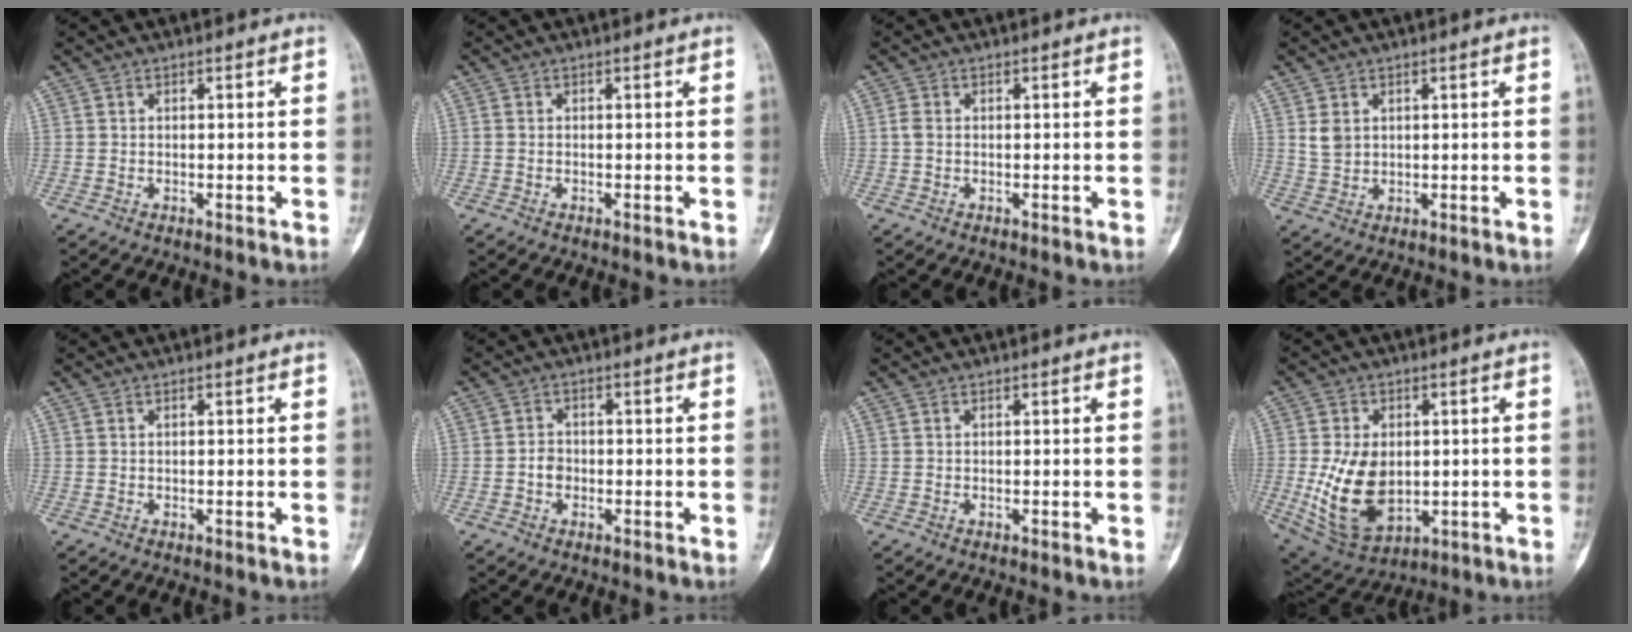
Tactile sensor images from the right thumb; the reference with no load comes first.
{"total": 0.0}
{"total": 1.3, "force": [-0.1, 0.9, 0.9], "torque": [-0.021, 0.000, -0.003]}
{"total": 3.1, "force": [1.1, 2.3, 1.7], "torque": [-0.027, -0.004, 0.030]}
{"total": 0.0}
{"total": 2.4, "force": [-0.7, 2.0, 1.1], "torque": [-0.002, 0.008, -0.016]}
{"total": 0.0}
{"total": 14.2, "force": [-0.7, 9.5, 10.5], "torque": [-0.175, -0.008, 0.014]}